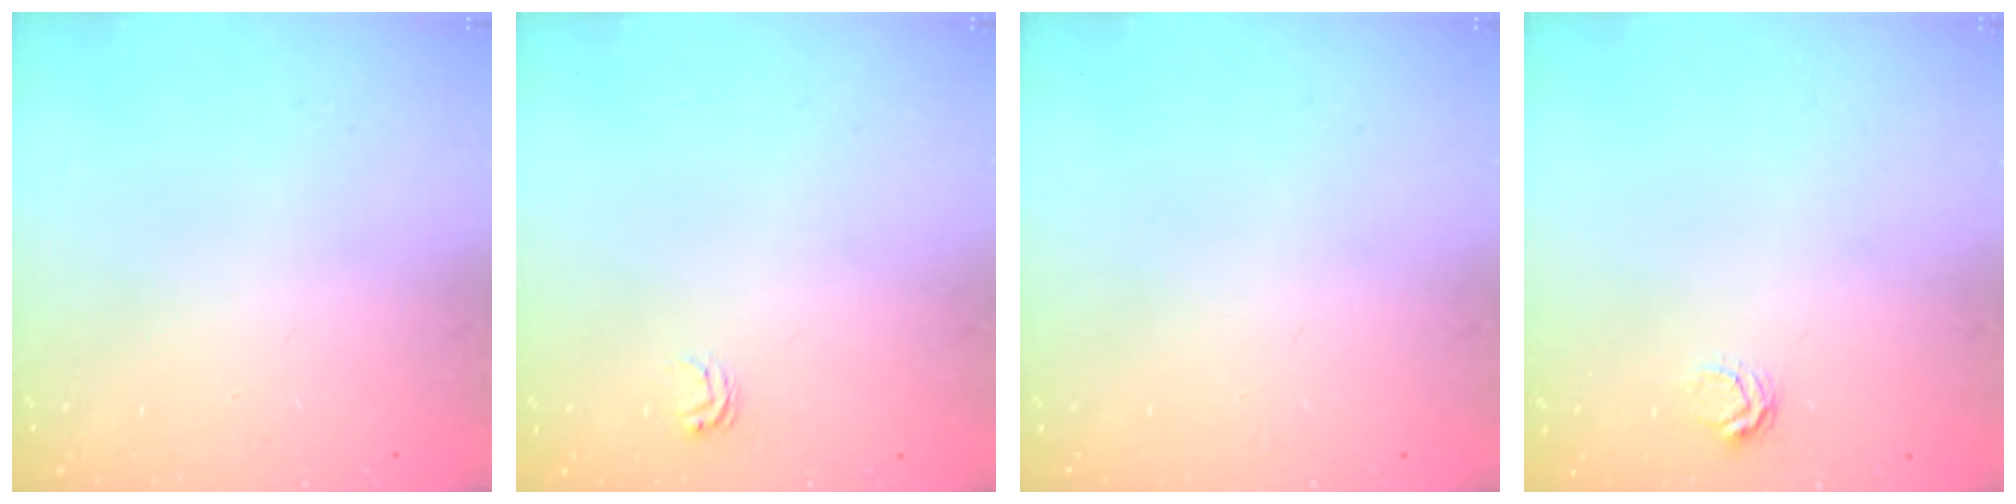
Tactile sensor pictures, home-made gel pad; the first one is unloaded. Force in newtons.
{"total": 2.1, "press": 2.1, "slide": 0.2}
{"total": 0.0}
{"total": 4.5, "press": 4.5, "slide": 0.5}